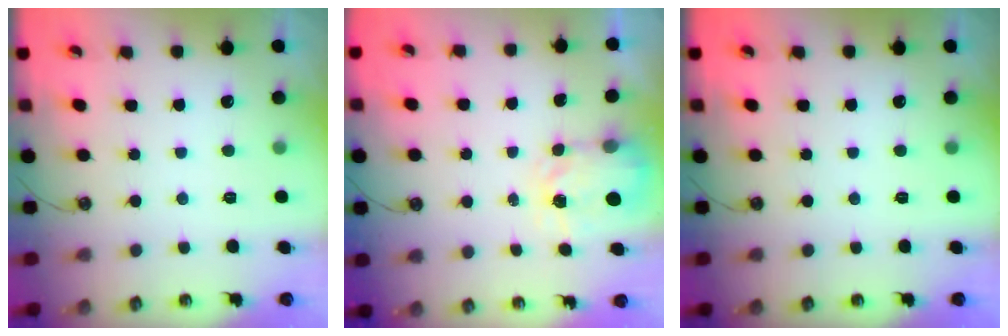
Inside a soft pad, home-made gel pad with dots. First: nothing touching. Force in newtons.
{"total": 4.1, "press": 4.1, "slide": 0.5}
{"total": 0.0}